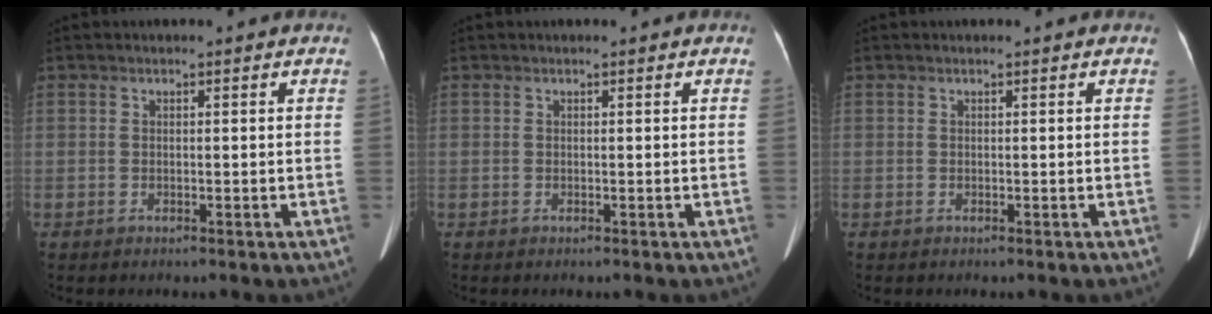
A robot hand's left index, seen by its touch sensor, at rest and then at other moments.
{"total": 0.0}
{"total": 0.0}